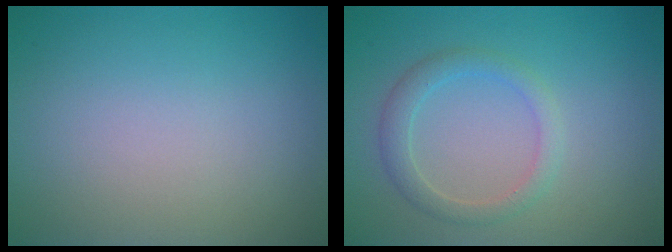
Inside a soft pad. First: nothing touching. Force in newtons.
{"total": 2.3, "press": 2.3, "slide": 0.1}